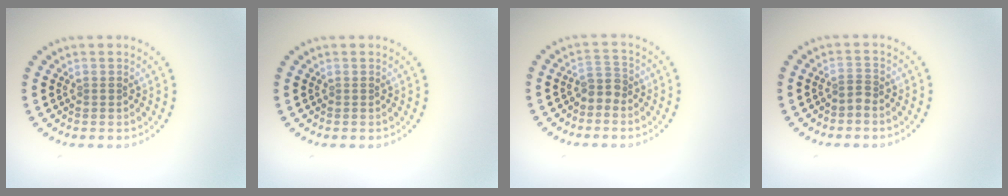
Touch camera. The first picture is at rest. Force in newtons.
{"total": 0.0}
{"total": 1.9, "press": 1.5, "slide": 1.2}
{"total": 1.0, "press": 0.6, "slide": 0.8}